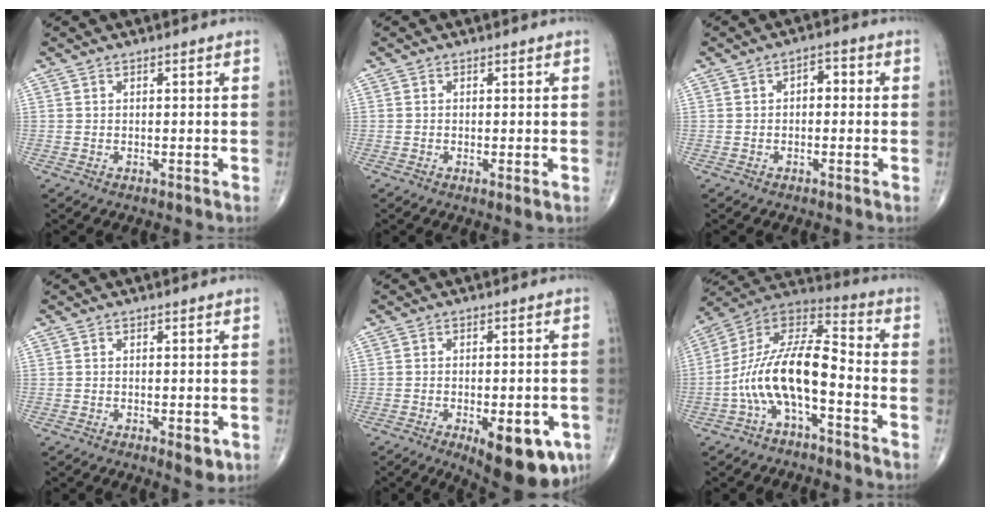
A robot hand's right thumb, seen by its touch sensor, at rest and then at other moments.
{"total": 1.3, "force": [-0.3, 0.2, 1.3], "torque": [-0.029, -0.007, -0.006]}
{"total": 3.0, "force": [0.0, 1.9, 2.3], "torque": [-0.015, 0.011, -0.009]}
{"total": 3.3, "force": [-1.2, 1.4, 2.7], "torque": [-0.028, -0.004, -0.012]}
{"total": 14.0, "force": [-6.2, 5.7, 11.2], "torque": [-0.110, 0.007, -0.070]}
{"total": 14.6, "force": [-4.8, 5.6, 12.6], "torque": [-0.240, 0.077, -0.095]}